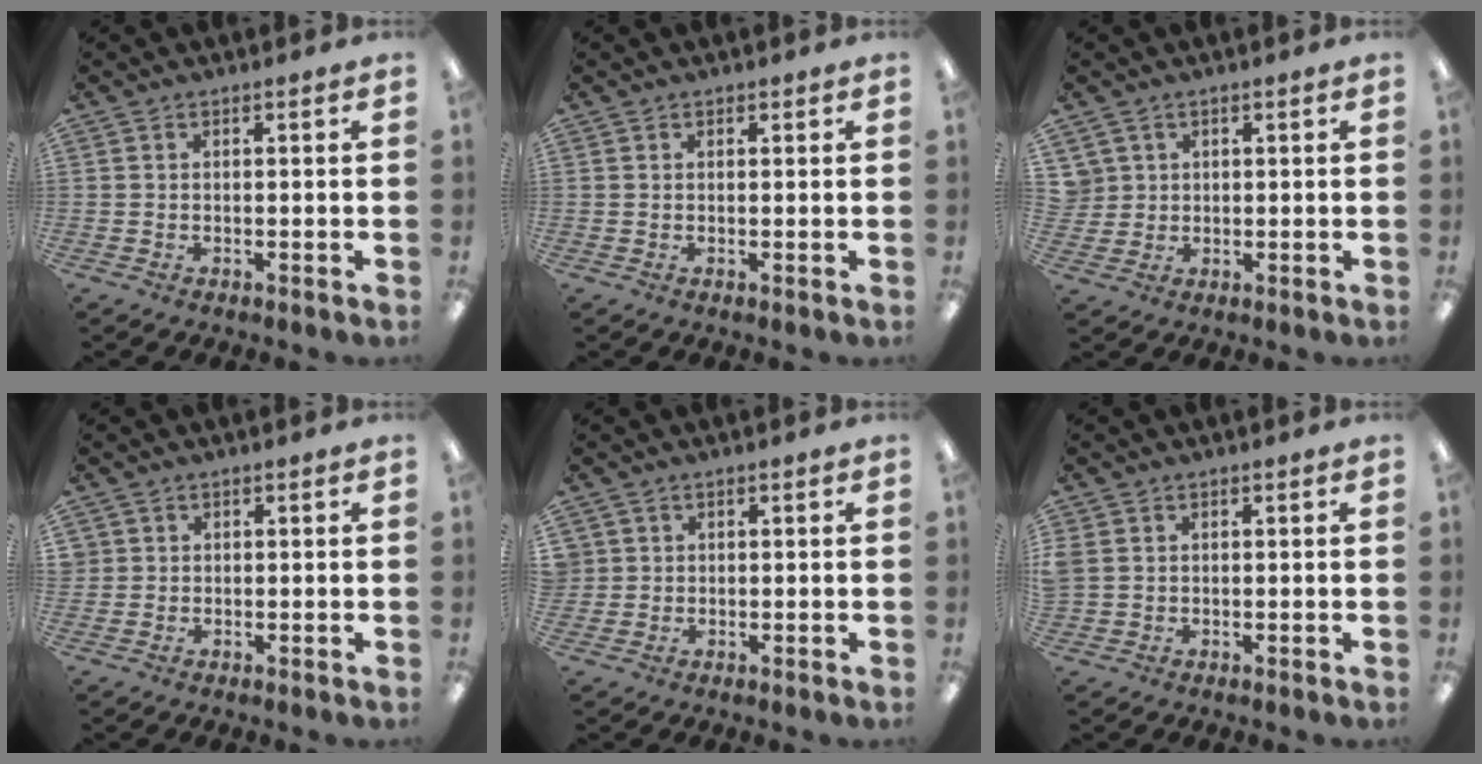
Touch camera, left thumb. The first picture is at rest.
{"total": 0.6, "force": [0.5, 0.4, 0.1], "torque": [-0.002, 0.001, 0.009]}
{"total": 3.5, "force": [1.3, 3.3, 0.0], "torque": [-0.004, 0.003, 0.024]}
{"total": 1.5, "force": [0.5, 1.4, -0.1], "torque": [0.000, 0.002, 0.009]}
{"total": 2.1, "force": [0.6, 2.0, -0.3], "torque": [-0.001, 0.005, 0.011]}
{"total": 2.5, "force": [0.7, 2.2, 0.9], "torque": [-0.018, 0.004, 0.014]}